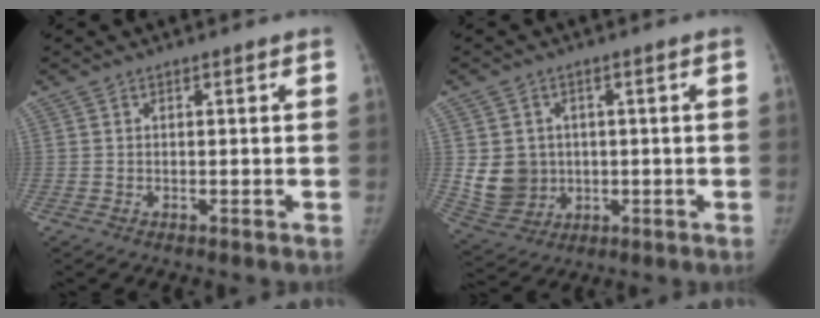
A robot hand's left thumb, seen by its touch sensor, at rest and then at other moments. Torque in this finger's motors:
{"motor_torque": [0.68, 1.24, 0.41, -0.71, 0.24]}